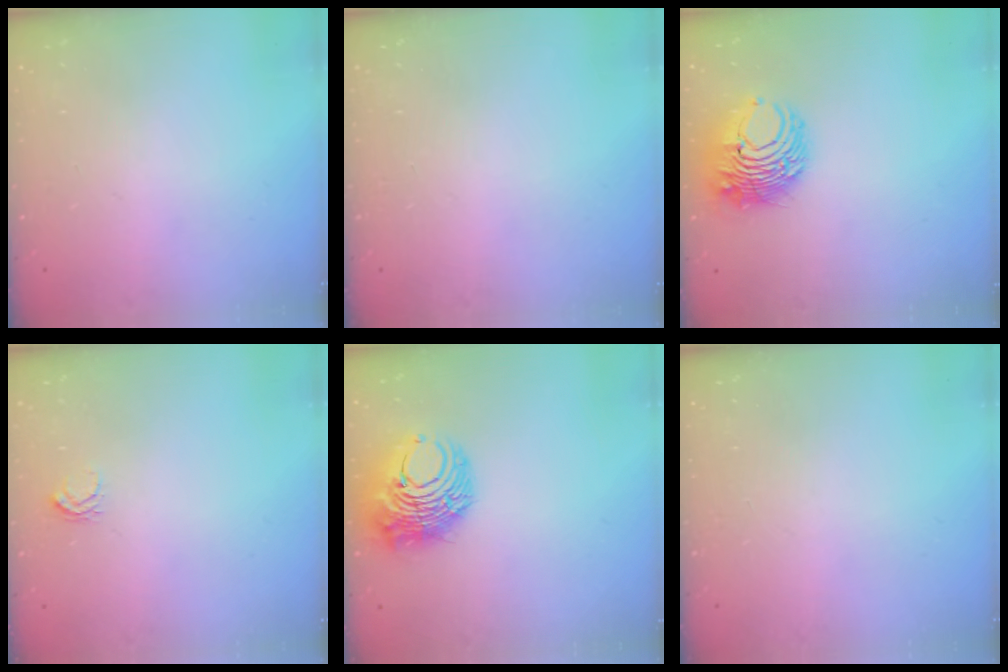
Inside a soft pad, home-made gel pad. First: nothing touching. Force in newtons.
{"total": 0.0}
{"total": 9.2, "press": 9.2, "slide": 0.2}
{"total": 3.8, "press": 3.8, "slide": 0.3}
{"total": 10.9, "press": 10.9, "slide": 1.2}
{"total": 0.0}